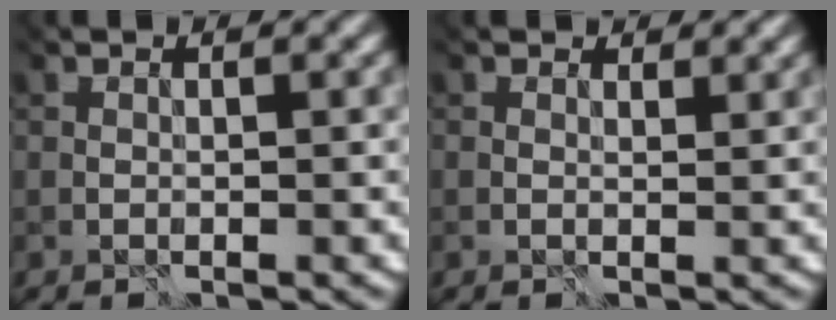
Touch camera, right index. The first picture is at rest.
{"total": 1.7, "force": [1.5, 0.3, 0.6], "torque": [-0.004, 0.000, 0.020]}